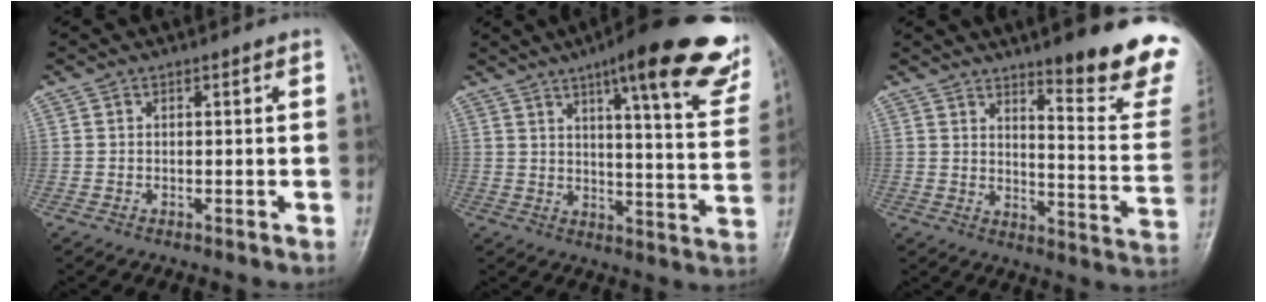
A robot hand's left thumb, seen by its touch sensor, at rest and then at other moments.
{"total": 24.2, "force": [15.0, 5.2, 18.2], "torque": [-0.212, -0.048, 0.188]}
{"total": 17.3, "force": [12.4, 2.9, 11.7], "torque": [-0.112, -0.096, 0.163]}